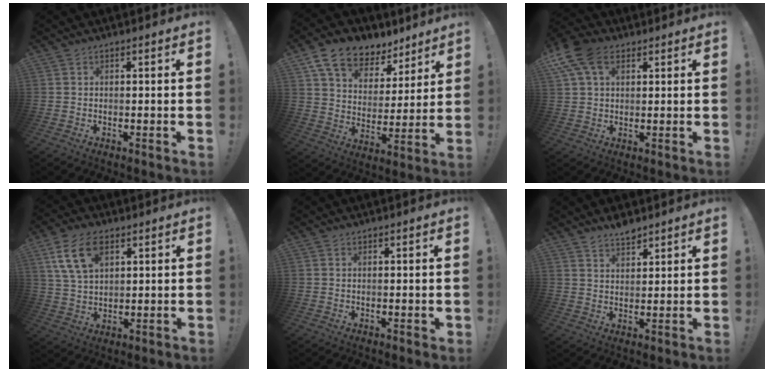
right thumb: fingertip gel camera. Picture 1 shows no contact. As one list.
[{"total": 12.9, "force": [9.4, 7.3, 5.0], "torque": [-0.095, -0.065, 0.173]}, {"total": 10.9, "force": [4.8, 6.9, 7.0], "torque": [-0.135, -0.005, 0.092]}, {"total": 12.2, "force": [5.9, 7.3, 7.9], "torque": [-0.159, -0.009, 0.113]}, {"total": 0.8, "force": [0.5, 0.4, 0.4], "torque": [-0.007, 0.000, 0.010]}, {"total": 4.8, "force": [4.3, 1.7, 1.2], "torque": [-0.011, -0.032, 0.078]}]